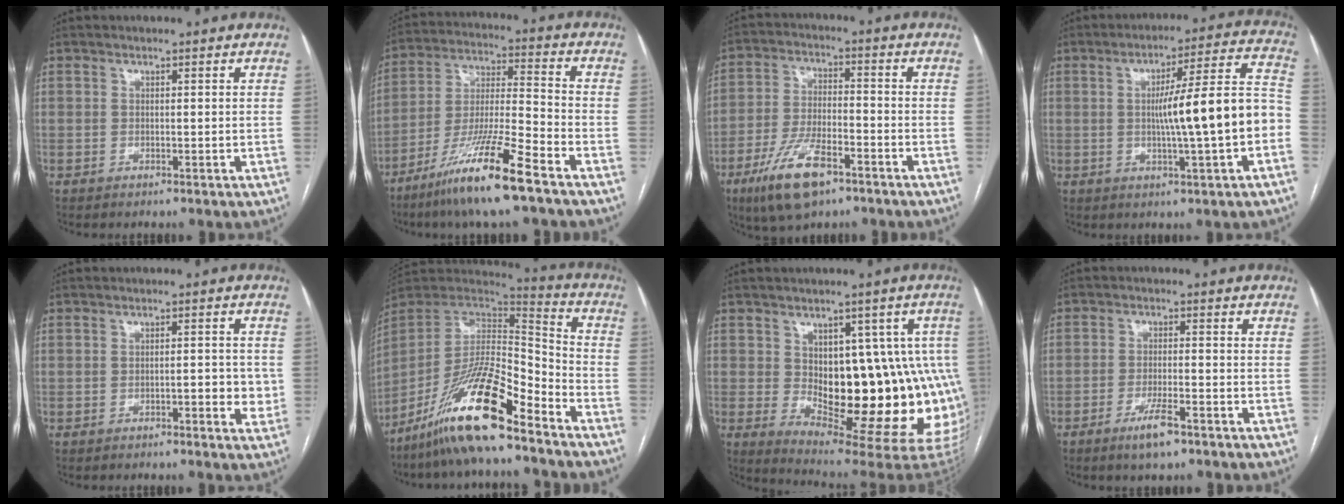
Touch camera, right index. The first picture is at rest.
{"total": 15.2, "force": [-9.8, 0.0, 11.6], "torque": [-0.234, -0.031, -0.183]}
{"total": 11.6, "force": [-6.9, 4.1, 8.4], "torque": [-0.172, -0.006, -0.120]}
{"total": 13.9, "force": [-2.0, 0.1, 13.7], "torque": [-0.198, 0.023, -0.030]}
{"total": 3.7, "force": [-0.8, 1.3, 3.4], "torque": [-0.043, 0.001, -0.010]}
{"total": 18.8, "force": [-13.0, 2.7, 13.3], "torque": [-0.274, -0.015, -0.240]}
{"total": 19.7, "force": [-0.6, 8.5, 17.7], "torque": [-0.161, 0.015, 0.018]}
{"total": 5.0, "force": [-3.3, 0.8, 3.7], "torque": [-0.073, -0.005, -0.056]}